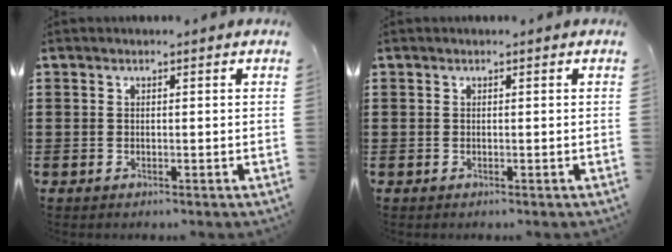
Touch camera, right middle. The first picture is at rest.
{"total": 0.0}